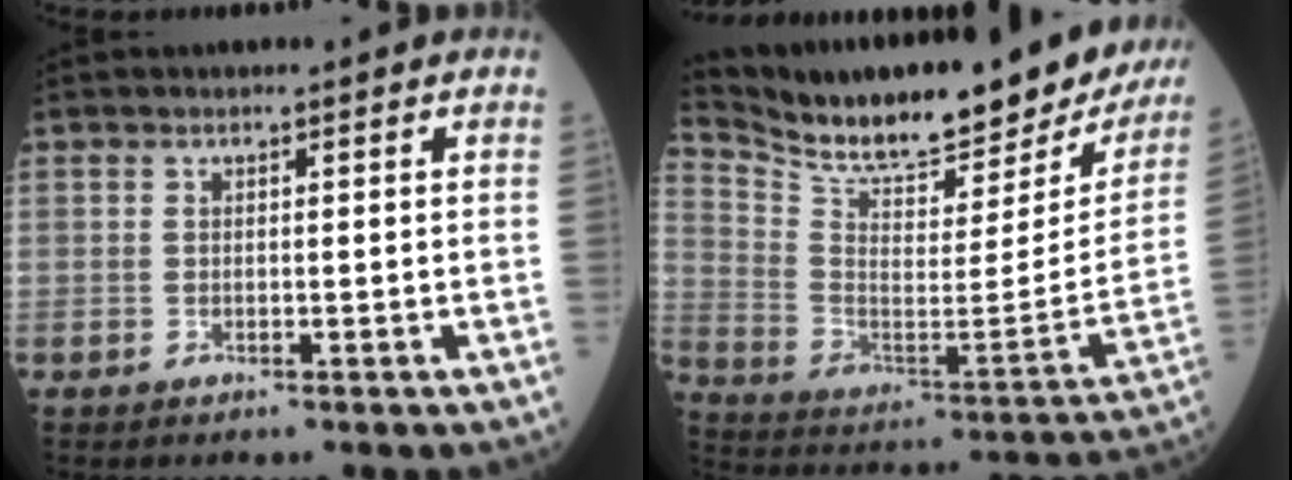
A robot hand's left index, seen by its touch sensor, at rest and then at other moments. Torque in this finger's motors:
{"motor_torque": [1.06, -1.08, 0.21, 0.09]}